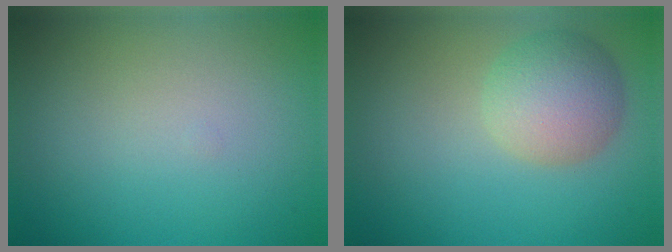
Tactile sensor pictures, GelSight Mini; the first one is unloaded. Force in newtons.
{"total": 4.4, "press": 4.4, "slide": 0.2}